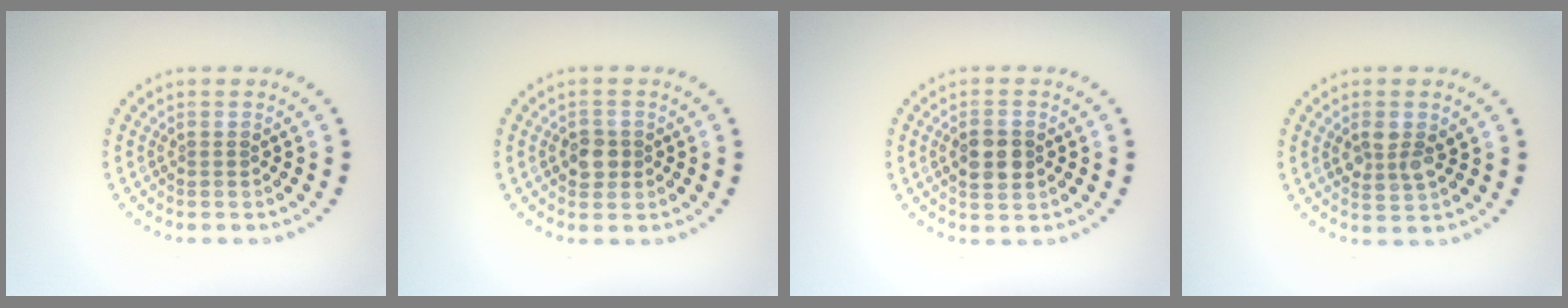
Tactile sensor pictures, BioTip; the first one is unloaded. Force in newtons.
{"total": 2.0, "press": 1.9, "slide": 0.4}
{"total": 3.2, "press": 3.2, "slide": 0.1}
{"total": 2.4, "press": 2.4, "slide": 0.6}